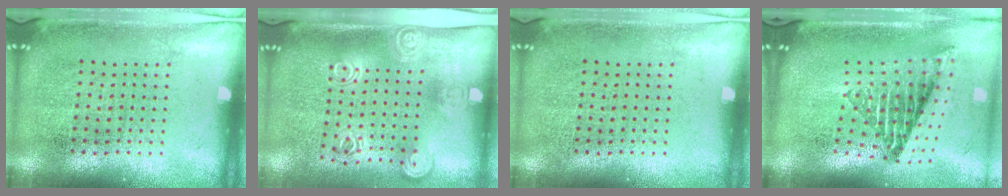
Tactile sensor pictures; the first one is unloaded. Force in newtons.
{"total": 1.8, "press": 1.3, "slide": 1.3}
{"total": 0.0}
{"total": 2.0, "press": 1.5, "slide": 1.4}